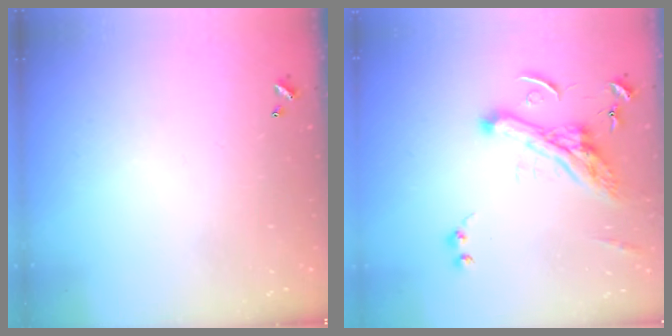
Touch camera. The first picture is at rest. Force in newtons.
{"total": 6.7, "press": 6.5, "slide": 1.6}